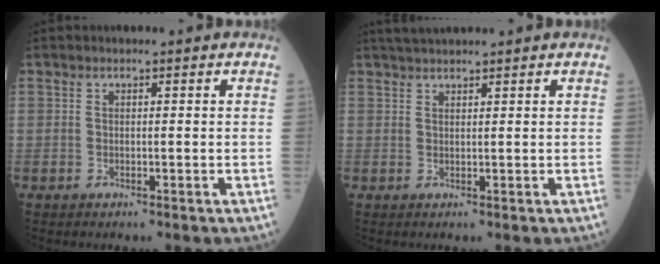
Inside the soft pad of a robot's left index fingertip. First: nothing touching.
{"total": 3.2, "force": [3.0, 0.0, 1.2], "torque": [-0.022, 0.024, 0.056]}